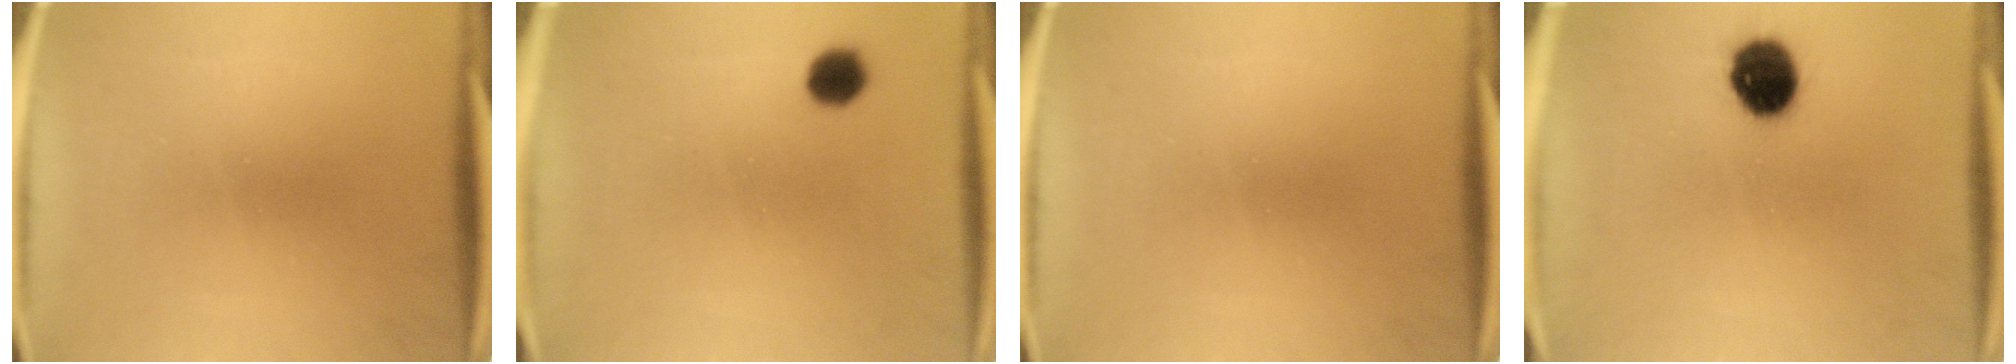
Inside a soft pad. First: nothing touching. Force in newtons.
{"total": 3.8}
{"total": 0.0}
{"total": 9.9}